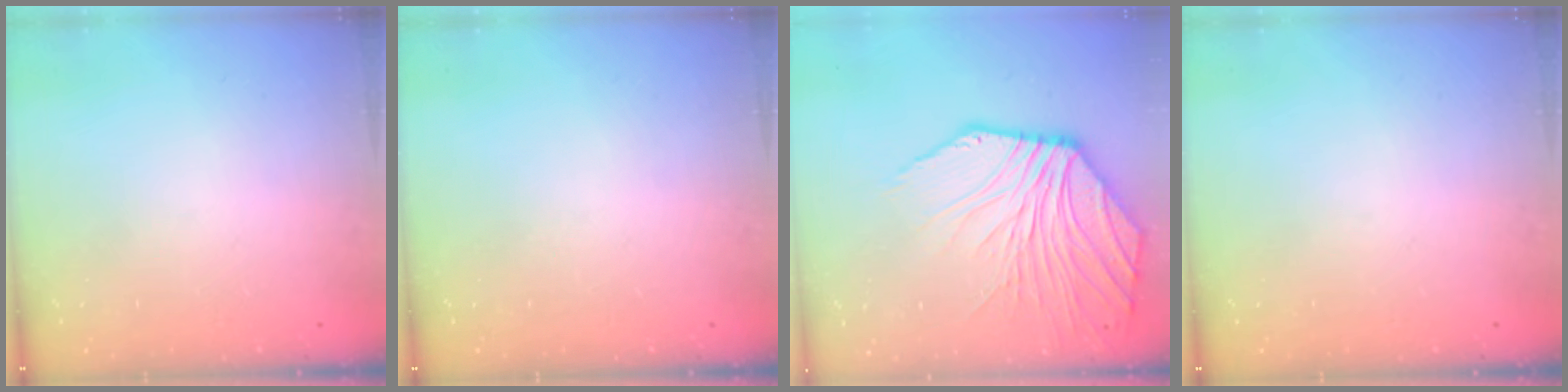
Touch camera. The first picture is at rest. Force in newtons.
{"total": 0.0}
{"total": 9.5, "press": 9.3, "slide": 1.7}
{"total": 0.0}